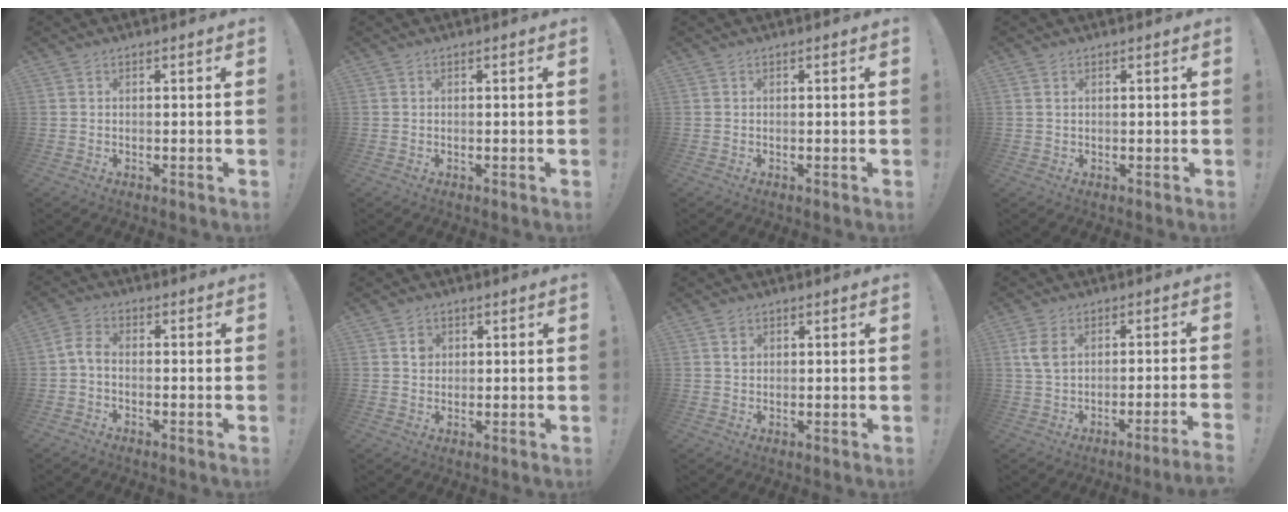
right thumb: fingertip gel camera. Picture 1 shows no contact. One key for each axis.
{"total": 0.0}
{"total": 0.0}
{"total": 1.0, "fx": 0.5, "fy": 0.4, "fz": 0.7, "tx": -0.017, "ty": 0.002, "tz": 0.010}
{"total": 4.5, "fx": -1.1, "fy": 2.6, "fz": 3.5, "tx": -0.074, "ty": 0.009, "tz": -0.021}
{"total": 2.7, "fx": 0.9, "fy": 2.4, "fz": 0.8, "tx": 0.011, "ty": -0.008, "tz": 0.010}
{"total": 1.3, "fx": 0.6, "fy": 1.0, "fz": 0.4, "tx": 0.006, "ty": -0.004, "tz": 0.010}
{"total": 5.4, "fx": -1.2, "fy": 1.3, "fz": 5.1, "tx": -0.094, "ty": 0.002, "tz": -0.020}